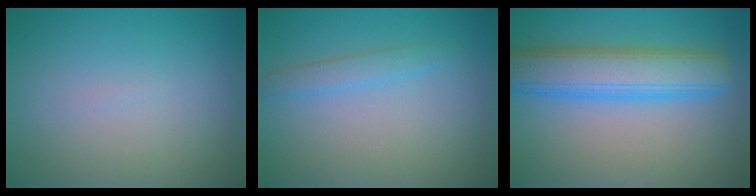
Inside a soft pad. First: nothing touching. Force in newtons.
{"total": 1.6, "press": 1.6, "slide": 0.1}
{"total": 7.3, "press": 7.3, "slide": 0.2}